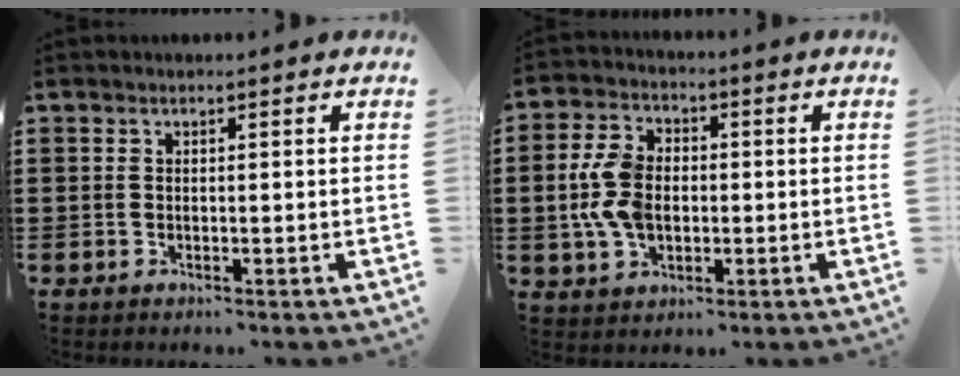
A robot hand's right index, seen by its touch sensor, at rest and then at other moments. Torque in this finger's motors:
{"motor_torque": [0.40, 0.33, 0.60, 0.18]}